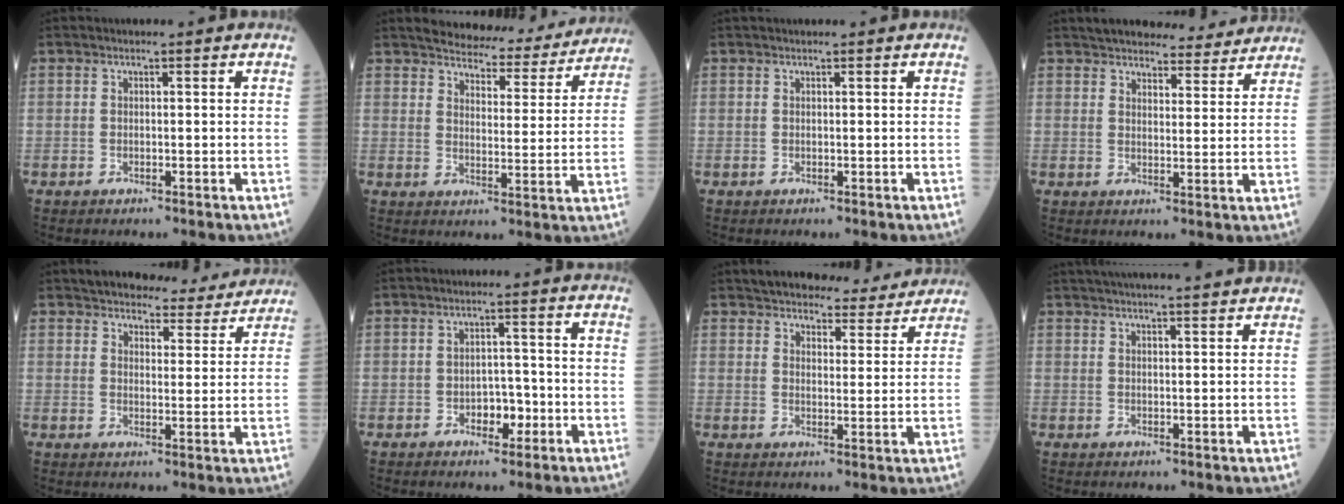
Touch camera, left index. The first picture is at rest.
{"total": 14.9, "force": [14.0, 3.5, 3.7], "torque": [-0.029, -0.015, 0.164]}
{"total": 1.0, "force": [0.9, 0.1, 0.4], "torque": [-0.005, 0.020, 0.016]}
{"total": 13.2, "force": [12.3, 3.2, 3.7], "torque": [-0.028, 0.009, 0.153]}
{"total": 11.7, "force": [11.0, 2.9, 2.8], "torque": [-0.016, -0.003, 0.127]}
{"total": 3.5, "force": [-1.5, 2.1, 2.4], "torque": [-0.027, 0.008, -0.023]}
{"total": 13.5, "force": [12.6, 3.3, 3.5], "torque": [-0.023, -0.001, 0.150]}
{"total": 14.5, "force": [13.3, 0.5, 5.8], "torque": [-0.092, 0.027, 0.178]}